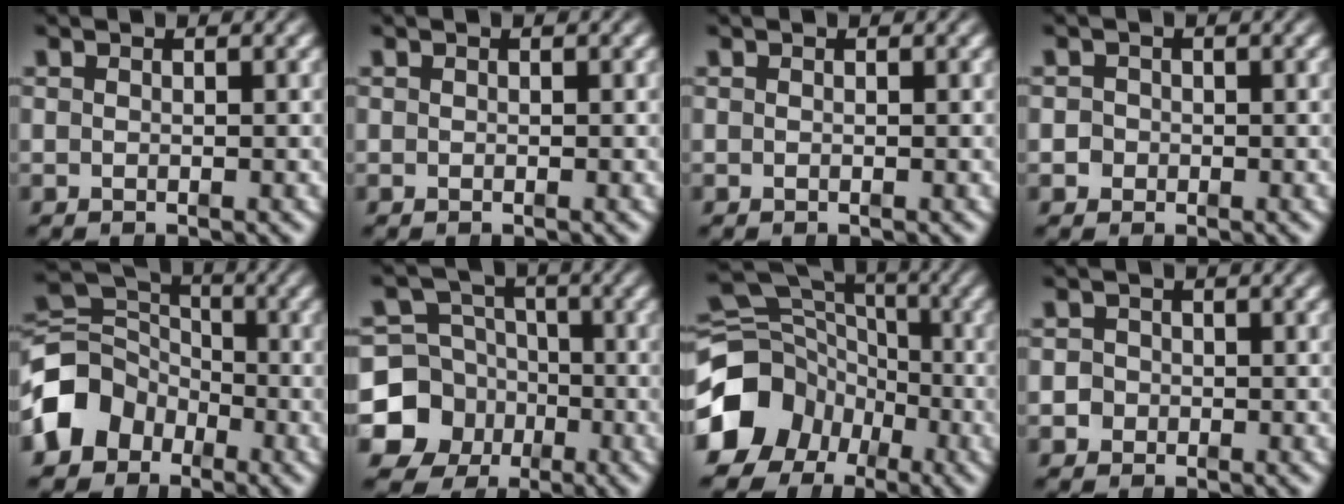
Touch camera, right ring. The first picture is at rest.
{"total": 0.0}
{"total": 0.0}
{"total": 2.1, "force": [-0.5, 2.1, 0.2], "torque": [-0.012, -0.006, -0.012]}
{"total": 8.9, "force": [-1.3, 7.7, 4.3], "torque": [-0.095, -0.024, -0.024]}
{"total": 14.0, "force": [-4.1, 12.6, 4.5], "torque": [-0.085, -0.063, -0.067]}
{"total": 13.3, "force": [-2.8, 11.3, 6.4], "torque": [-0.118, -0.043, -0.040]}
{"total": 2.7, "force": [-0.6, 2.6, 0.4], "torque": [-0.018, -0.009, -0.013]}